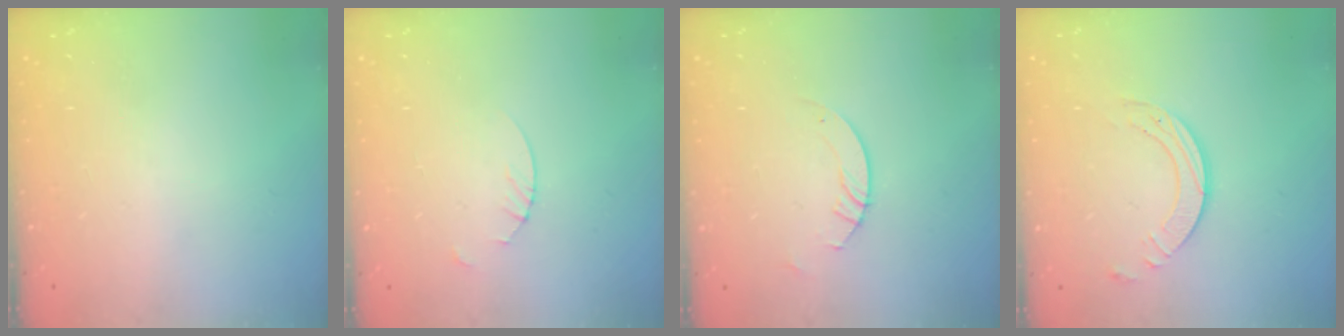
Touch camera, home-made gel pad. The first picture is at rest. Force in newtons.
{"total": 1.9, "press": 1.9, "slide": 0.2}
{"total": 3.0, "press": 3.0, "slide": 0.3}
{"total": 6.9, "press": 6.9, "slide": 0.7}